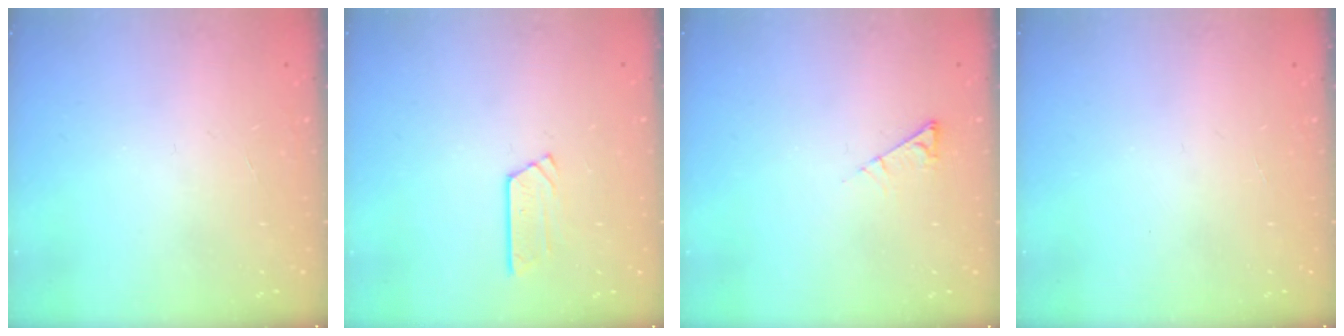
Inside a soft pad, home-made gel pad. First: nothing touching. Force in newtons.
{"total": 4.9, "press": 4.9, "slide": 0.5}
{"total": 4.0, "press": 3.9, "slide": 0.6}
{"total": 0.0}